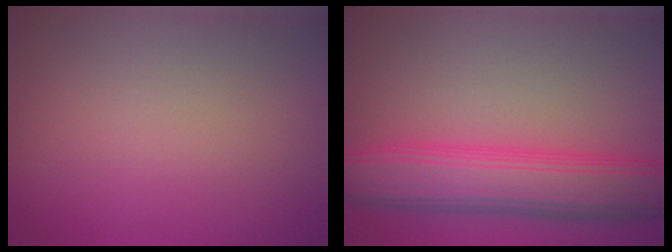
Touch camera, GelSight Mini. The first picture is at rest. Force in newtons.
{"total": 9.2, "press": 9.2, "slide": 0.3}